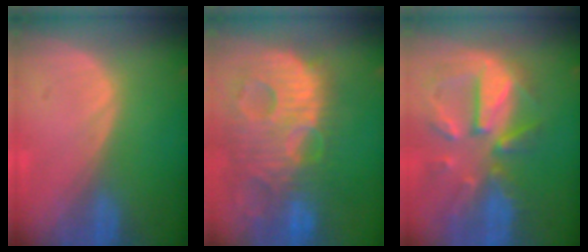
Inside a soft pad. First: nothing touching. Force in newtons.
{"total": 14.1, "press": 12.2, "slide": 7.0}
{"total": 11.1, "press": 9.8, "slide": 5.4}